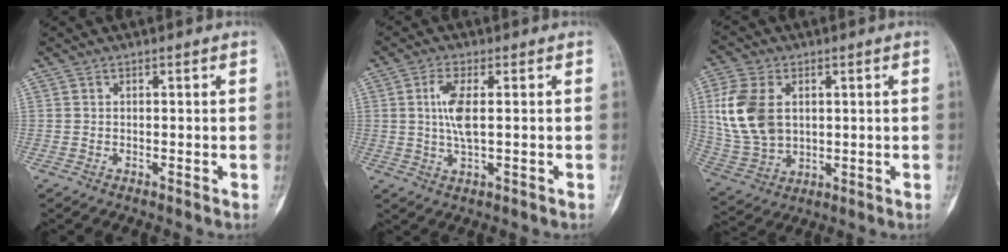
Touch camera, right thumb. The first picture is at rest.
{"total": 5.9, "force": [0.6, 1.7, 5.6], "torque": [-0.129, -0.004, 0.013]}
{"total": 13.8, "force": [2.7, 9.4, 9.7], "torque": [-0.198, -0.005, 0.061]}